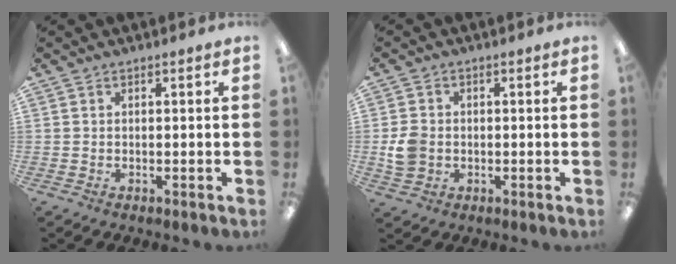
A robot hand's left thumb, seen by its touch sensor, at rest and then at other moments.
{"total": 5.7, "force": [-0.6, 4.8, 2.9], "torque": [-0.057, 0.006, -0.011]}